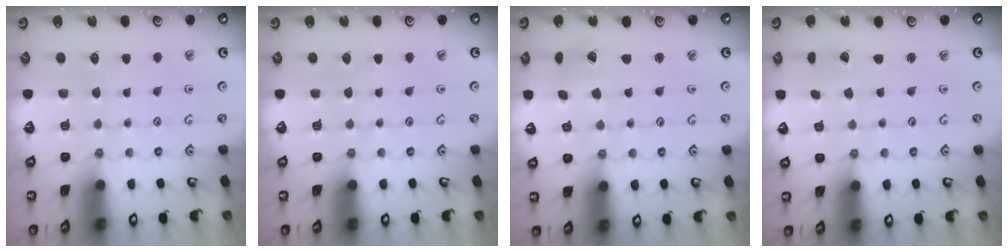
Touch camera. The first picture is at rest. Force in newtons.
{"total": 0.0}
{"total": 1.8, "press": 1.8, "slide": 0.2}
{"total": 0.0}